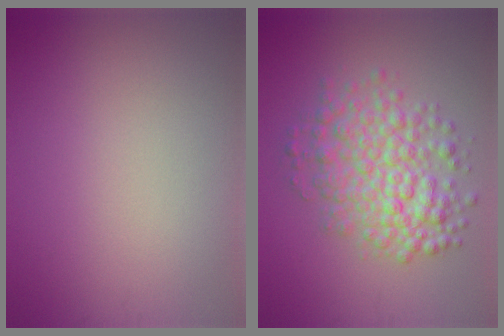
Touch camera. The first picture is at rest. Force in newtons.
{"total": 6.2, "press": 6.2, "slide": 0.1}